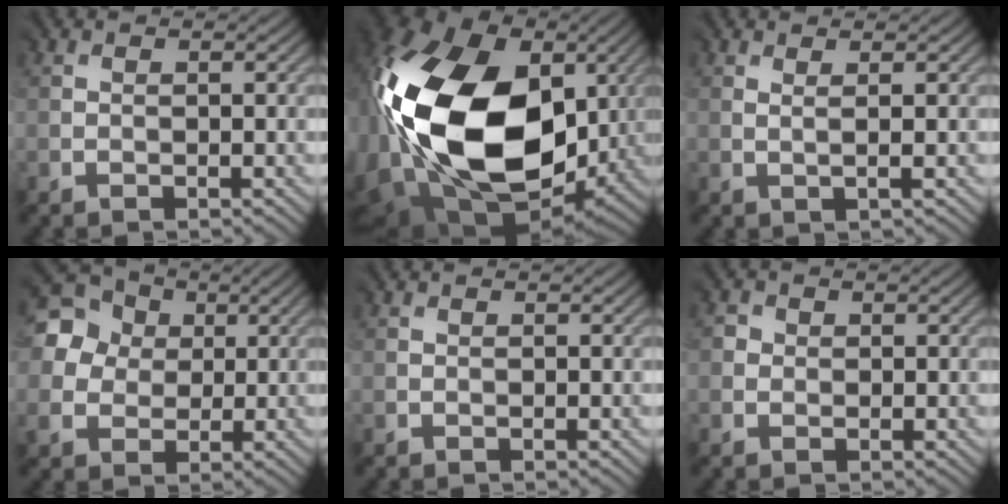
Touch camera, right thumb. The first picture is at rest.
{"total": 22.0, "force": [0.9, 15.4, 15.6], "torque": [-0.391, -0.035, 0.033]}
{"total": 0.8, "force": [0.3, 0.1, 0.8], "torque": [-0.015, 0.004, 0.002]}
{"total": 8.8, "force": [2.4, 7.8, 3.2], "torque": [-0.108, 0.033, 0.031]}
{"total": 0.0}
{"total": 1.0, "force": [-0.1, 1.0, -0.1], "torque": [0.005, 0.000, -0.006]}